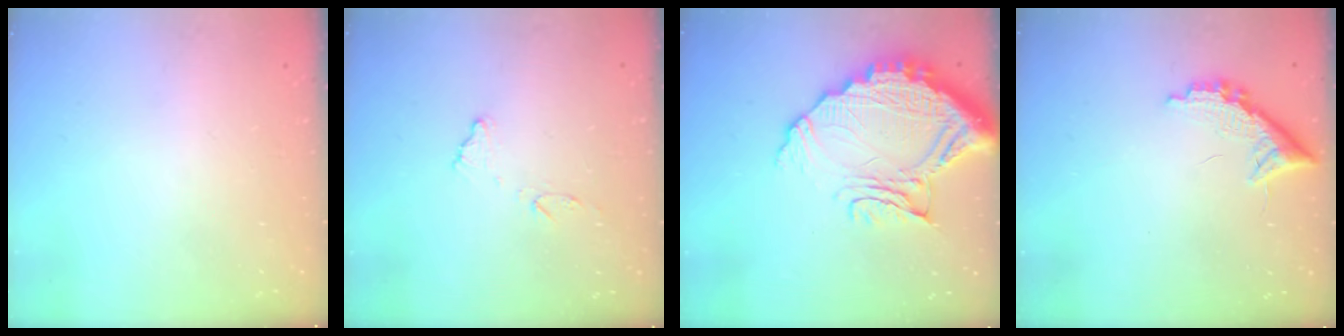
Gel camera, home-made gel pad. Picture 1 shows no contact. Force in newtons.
{"total": 8.7, "press": 8.7, "slide": 0.5}
{"total": 17.4, "press": 17.4, "slide": 1.5}
{"total": 11.1, "press": 11.1, "slide": 0.3}